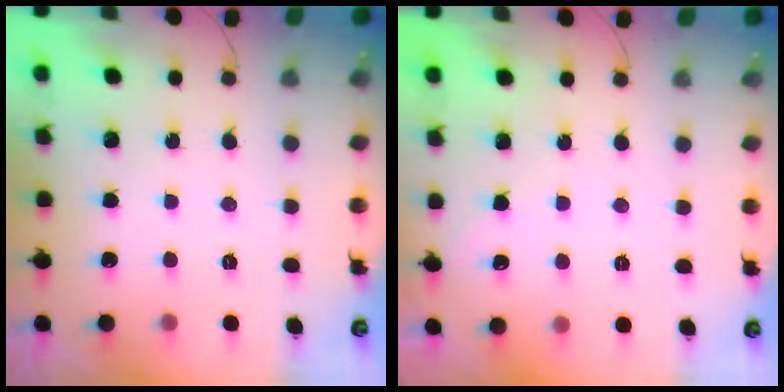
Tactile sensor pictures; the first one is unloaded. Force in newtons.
{"total": 2.9, "press": 2.9, "slide": 0.4}